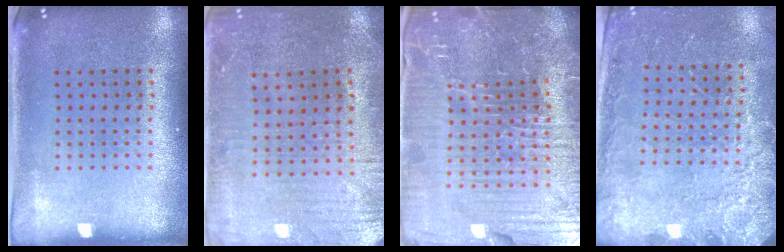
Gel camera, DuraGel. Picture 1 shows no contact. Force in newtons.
{"total": 0.9, "press": 0.7, "slide": 0.6}
{"total": 7.4, "press": 6.6, "slide": 3.3}
{"total": 2.4, "press": 2.4, "slide": 0.6}